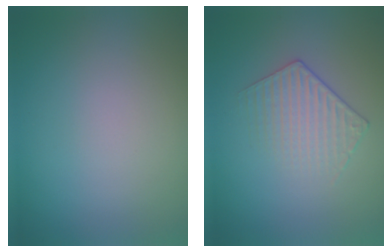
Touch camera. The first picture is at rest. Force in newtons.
{"total": 1.9, "press": 1.4, "slide": 1.3}